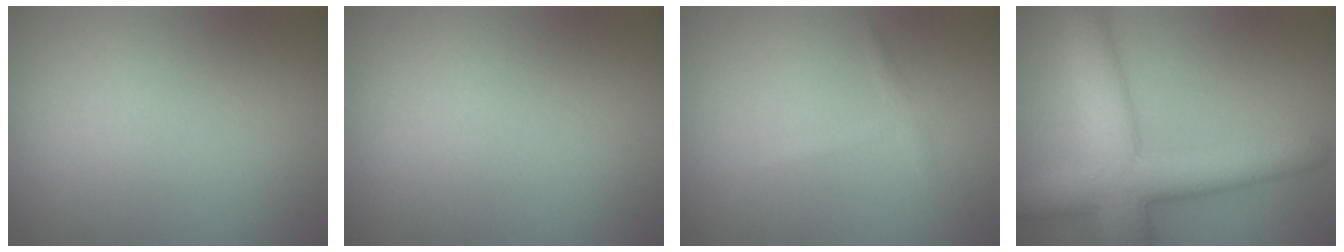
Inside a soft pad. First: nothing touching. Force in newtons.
{"total": 0.0}
{"total": 1.1, "press": 1.1, "slide": 0.1}
{"total": 8.8, "press": 8.8, "slide": 0.2}